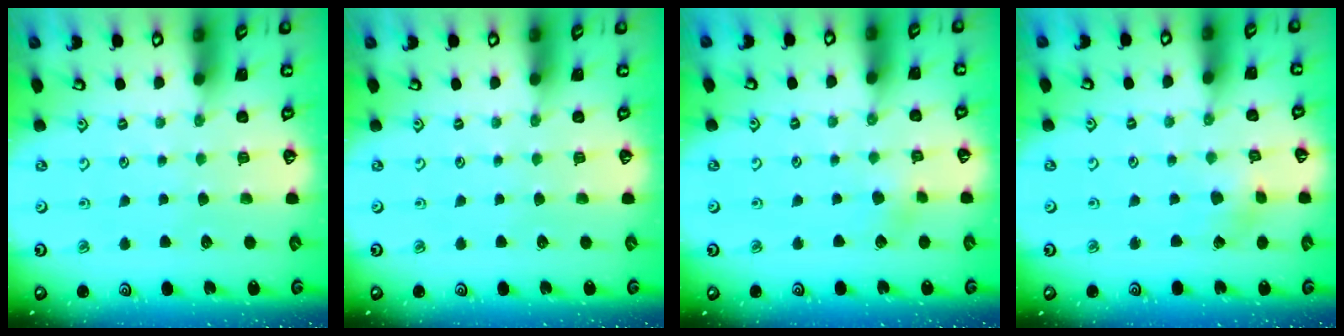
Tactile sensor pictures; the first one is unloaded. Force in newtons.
{"total": 0.0}
{"total": 3.2, "press": 3.2, "slide": 0.3}
{"total": 2.1, "press": 2.1, "slide": 0.2}